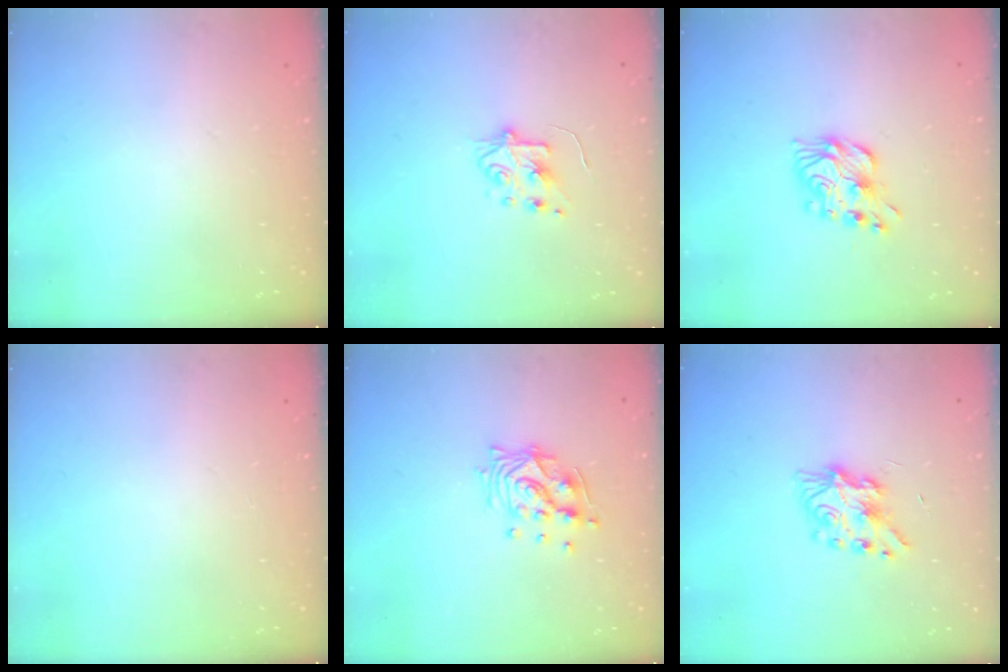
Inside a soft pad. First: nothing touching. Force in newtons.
{"total": 5.8, "press": 5.8, "slide": 0.6}
{"total": 9.8, "press": 9.8, "slide": 0.4}
{"total": 0.0}
{"total": 11.5, "press": 11.5, "slide": 0.8}
{"total": 7.6, "press": 7.6, "slide": 0.6}